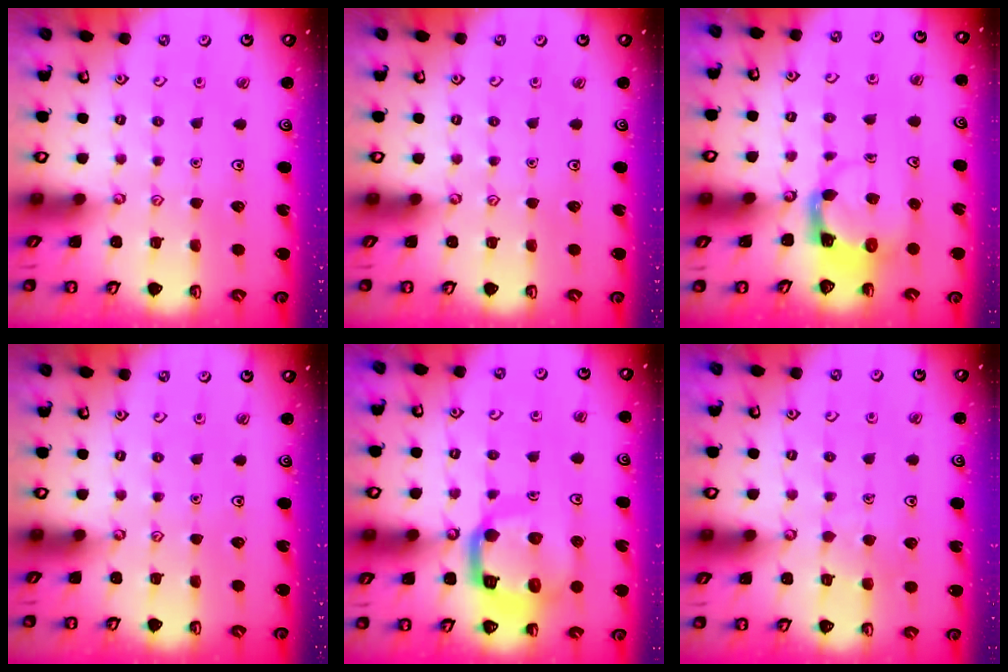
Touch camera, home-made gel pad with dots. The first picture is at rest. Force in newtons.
{"total": 0.0}
{"total": 3.9, "press": 3.8, "slide": 0.7}
{"total": 0.0}
{"total": 15.1, "press": 14.9, "slide": 1.8}
{"total": 4.2, "press": 4.2, "slide": 0.3}